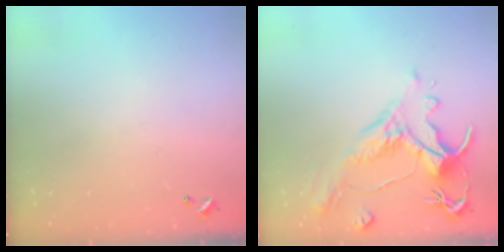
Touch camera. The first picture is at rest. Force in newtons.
{"total": 1.5, "press": 0.1, "slide": 1.5}